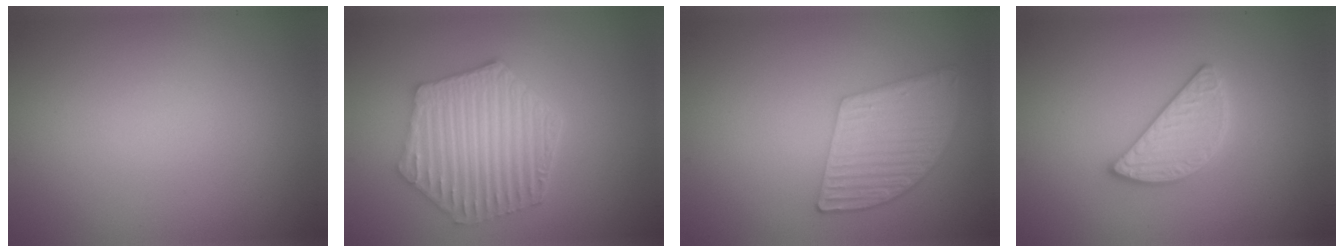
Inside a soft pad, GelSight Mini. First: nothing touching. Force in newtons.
{"total": 6.4, "press": 5.0, "slide": 4.0}
{"total": 5.4, "press": 4.0, "slide": 3.7}
{"total": 2.9, "press": 2.9, "slide": 0.3}